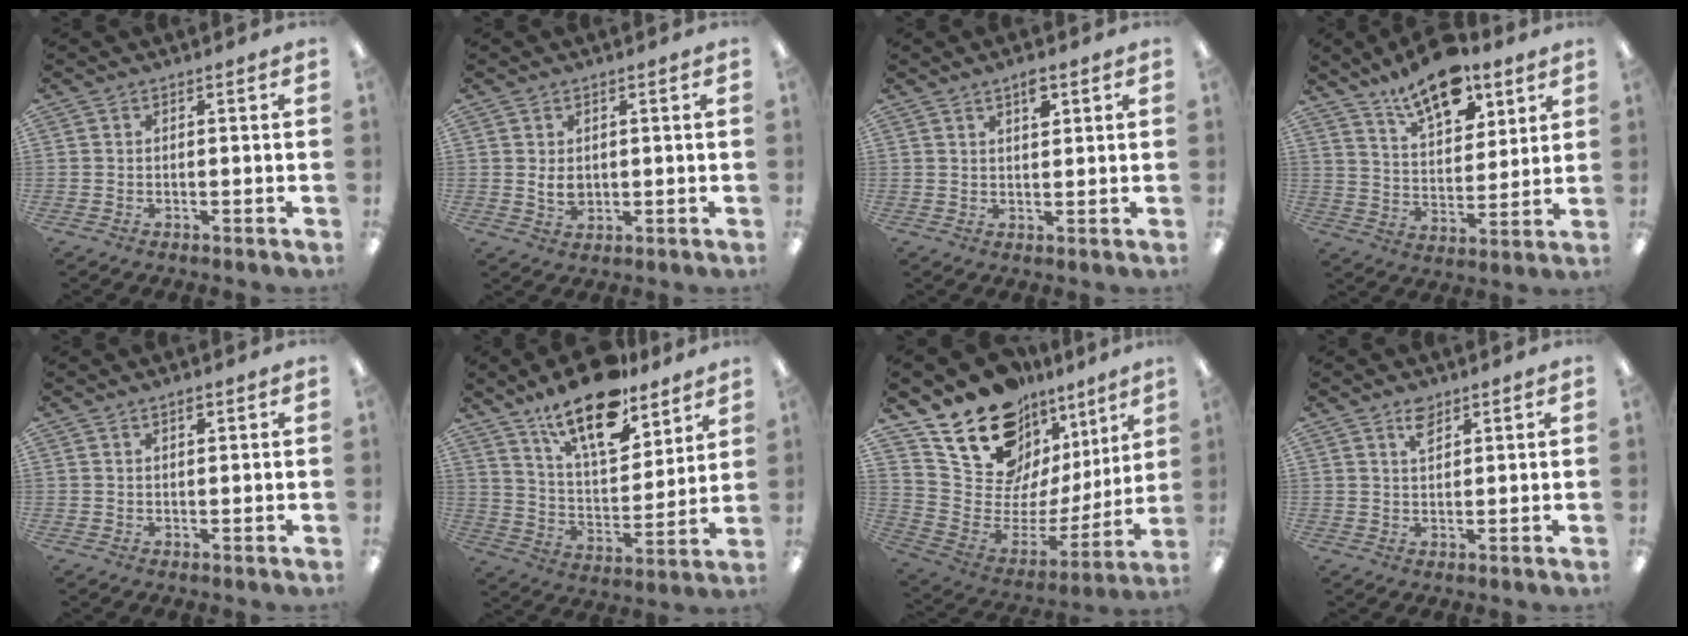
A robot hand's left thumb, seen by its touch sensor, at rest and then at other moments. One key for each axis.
{"total": 3.4, "fx": 0.6, "fy": 2.4, "fz": 2.3, "tx": -0.045, "ty": -0.002, "tz": 0.008}
{"total": 4.1, "fx": 2.5, "fy": 1.8, "fz": 2.6, "tx": -0.025, "ty": -0.008, "tz": 0.037}
{"total": 14.9, "fx": 10.8, "fy": 6.6, "fz": 7.8, "tx": -0.124, "ty": -0.056, "tz": 0.190}
{"total": 1.7, "fx": 1.3, "fy": 0.6, "fz": 0.9, "tx": -0.012, "ty": -0.002, "tz": 0.021}
{"total": 18.8, "fx": 13.8, "fy": 7.4, "fz": 10.4, "tx": -0.172, "ty": -0.078, "tz": 0.236}
{"total": 18.3, "fx": 13.7, "fy": 10.3, "fz": 6.4, "tx": -0.109, "ty": -0.117, "tz": 0.260}
{"total": 4.0, "fx": 2.7, "fy": 2.1, "fz": 2.2, "tx": -0.033, "ty": -0.005, "tz": 0.047}